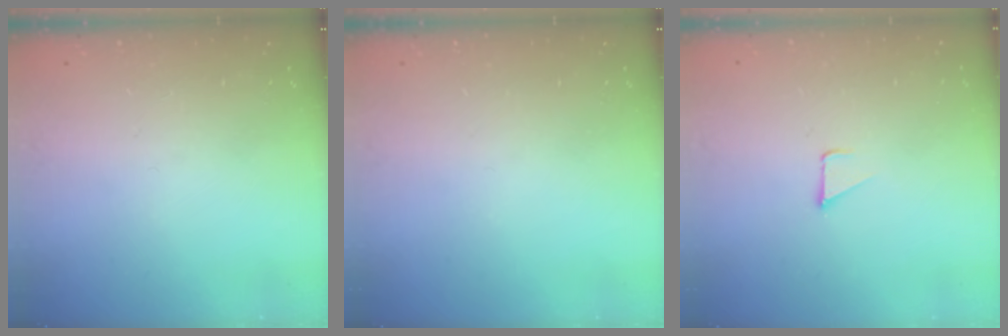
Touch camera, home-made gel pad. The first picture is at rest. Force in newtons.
{"total": 0.0}
{"total": 1.2, "press": 1.2, "slide": 0.1}